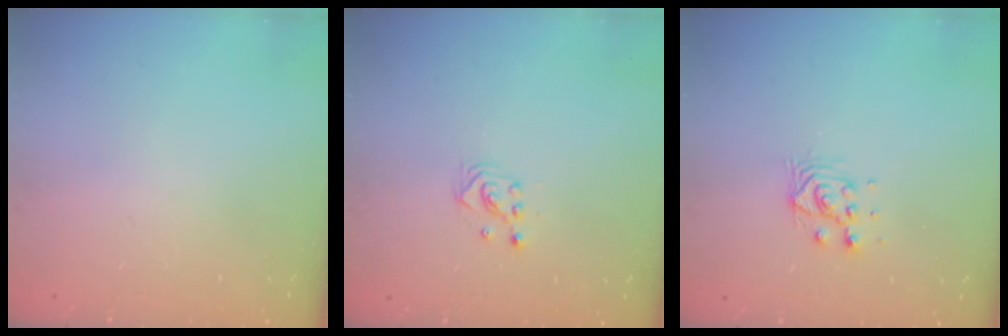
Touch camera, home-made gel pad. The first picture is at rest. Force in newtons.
{"total": 2.2, "press": 2.2, "slide": 0.2}
{"total": 6.4, "press": 6.4, "slide": 0.2}